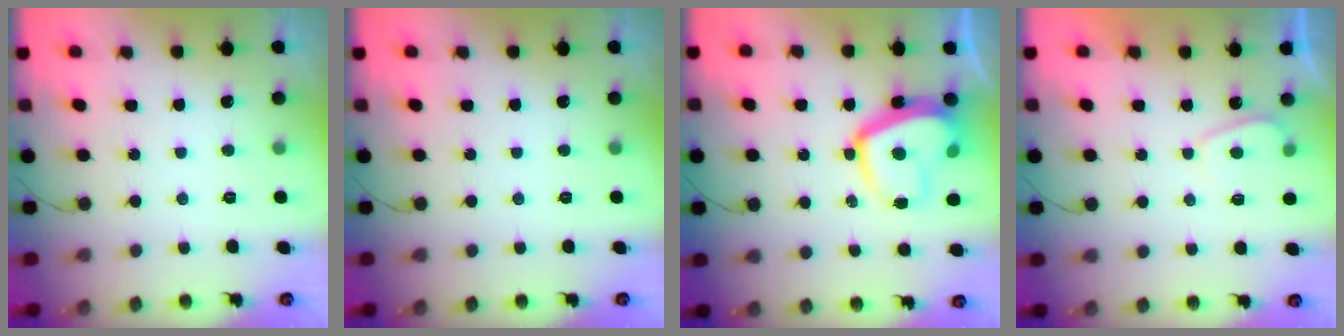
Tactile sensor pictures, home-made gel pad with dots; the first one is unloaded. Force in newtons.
{"total": 0.0}
{"total": 14.2, "press": 14.1, "slide": 1.4}
{"total": 1.2, "press": 1.1, "slide": 0.6}